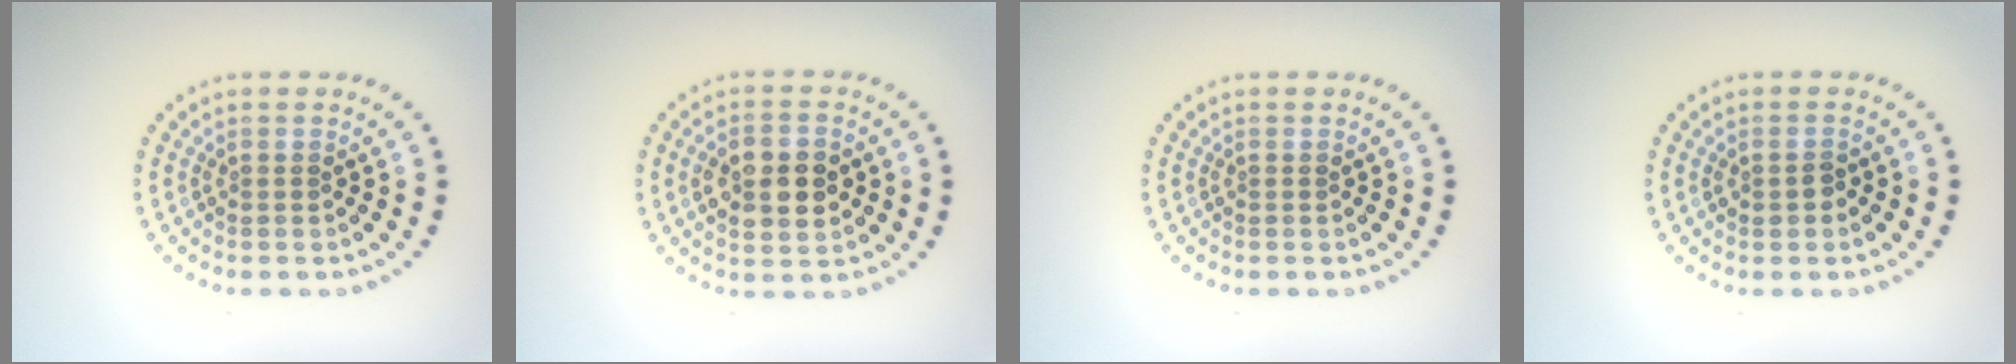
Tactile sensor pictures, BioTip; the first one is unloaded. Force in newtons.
{"total": 4.9, "press": 4.9, "slide": 0.2}
{"total": 0.0}
{"total": 1.1, "press": 1.1, "slide": 0.1}